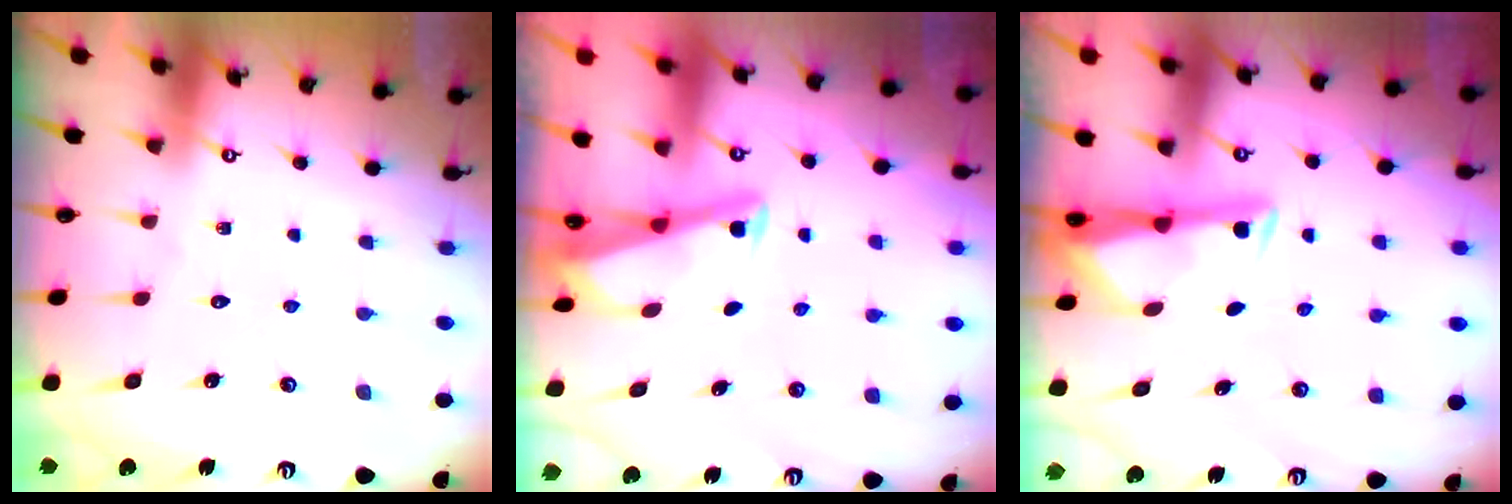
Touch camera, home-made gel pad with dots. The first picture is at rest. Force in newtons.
{"total": 2.8, "press": 2.8, "slide": 0.3}
{"total": 3.1, "press": 3.1, "slide": 0.4}